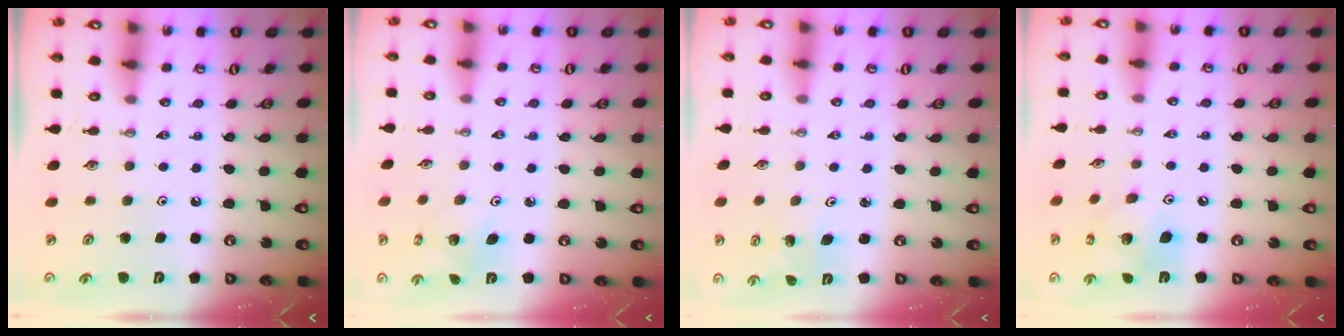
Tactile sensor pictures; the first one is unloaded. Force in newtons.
{"total": 3.6, "press": 3.5, "slide": 0.4}
{"total": 1.3, "press": 1.3, "slide": 0.1}
{"total": 12.5, "press": 12.4, "slide": 1.4}